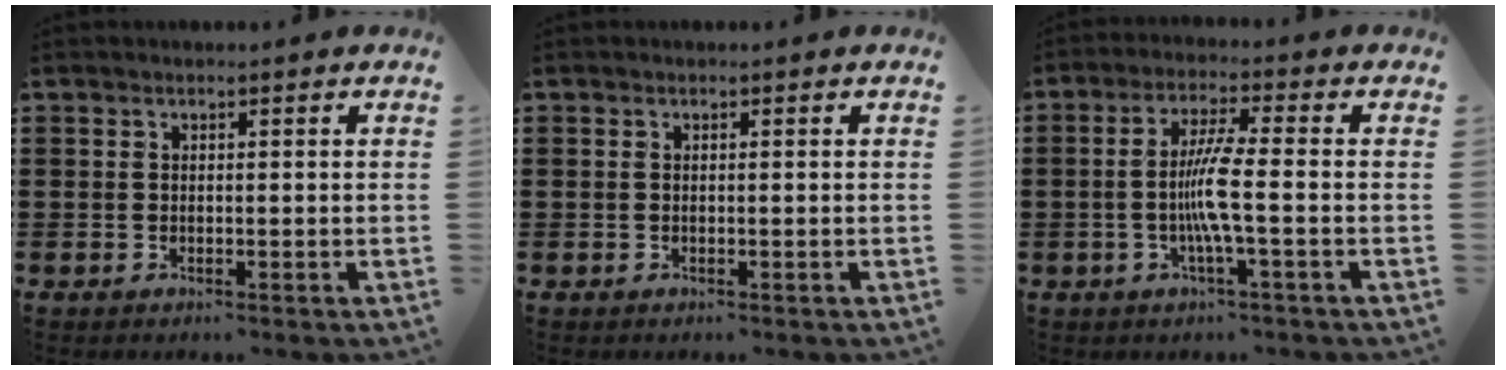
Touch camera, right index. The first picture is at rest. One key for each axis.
{"total": 0.0}
{"total": 6.3, "fx": -1.1, "fy": 0.0, "fz": 6.2, "tx": -0.125, "ty": -0.011, "tz": -0.027}